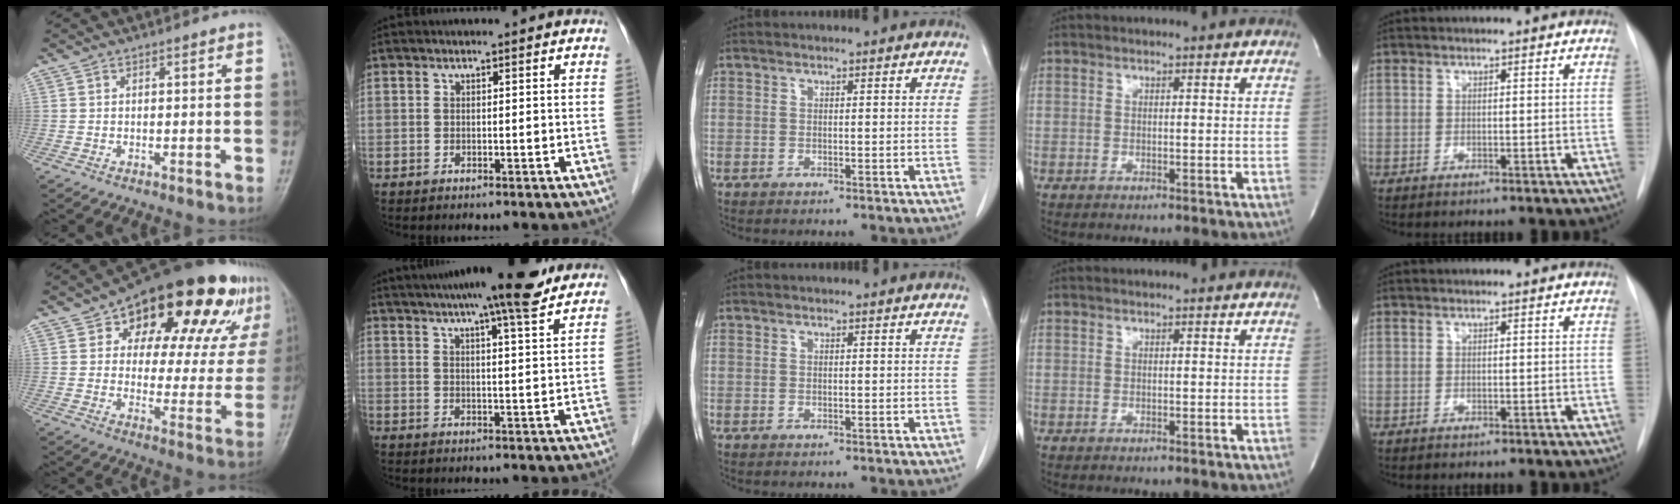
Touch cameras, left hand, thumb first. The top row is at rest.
{"thumb": {"total": 26.9, "force": [15.4, 12.7, 18.0], "torque": [-0.212, -0.018, 0.213]}, "index": {"total": 14.7, "force": [11.7, 0.8, 8.8], "torque": [-0.134, 0.021, 0.155]}}